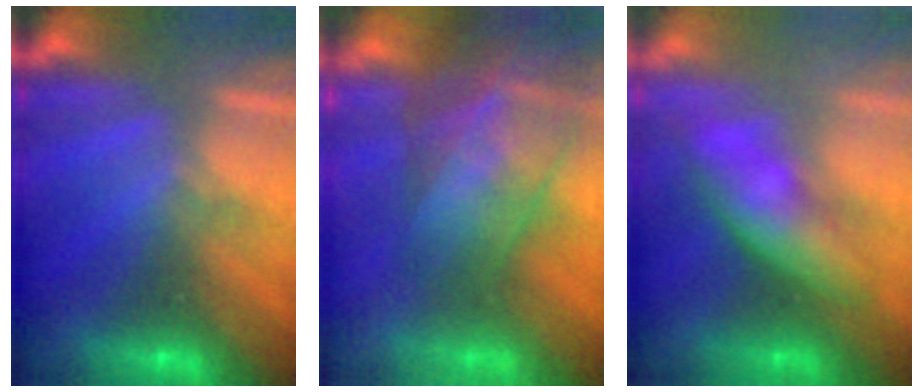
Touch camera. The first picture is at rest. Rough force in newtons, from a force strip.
{"total": 7.7}
{"total": 3.5}